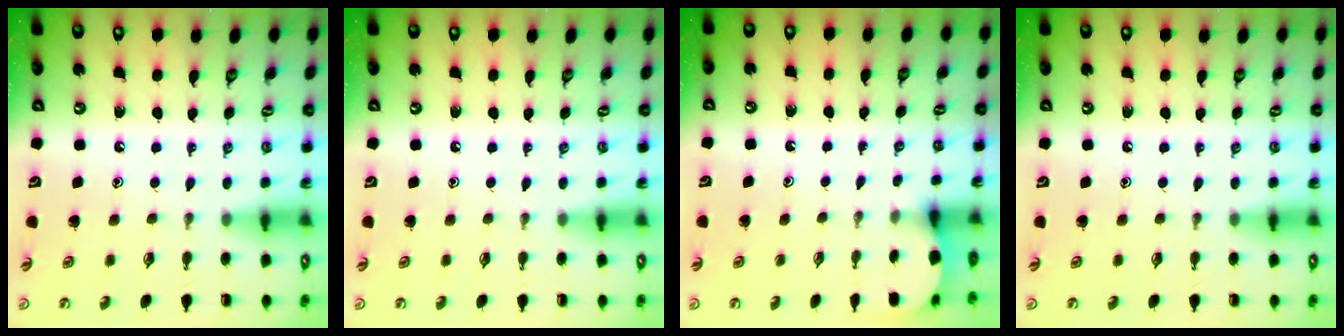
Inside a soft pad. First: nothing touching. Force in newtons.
{"total": 0.0}
{"total": 2.2, "press": 2.2, "slide": 0.2}
{"total": 0.0}